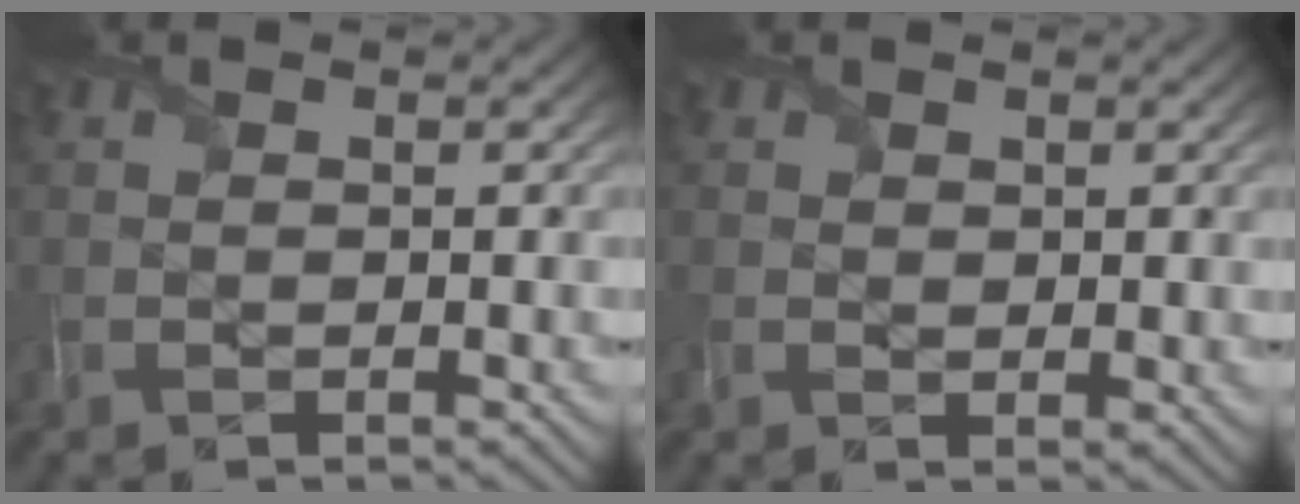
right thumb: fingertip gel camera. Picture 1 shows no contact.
{"total": 1.1, "force": [0.6, 0.8, 0.1], "torque": [0.000, -0.002, 0.015]}